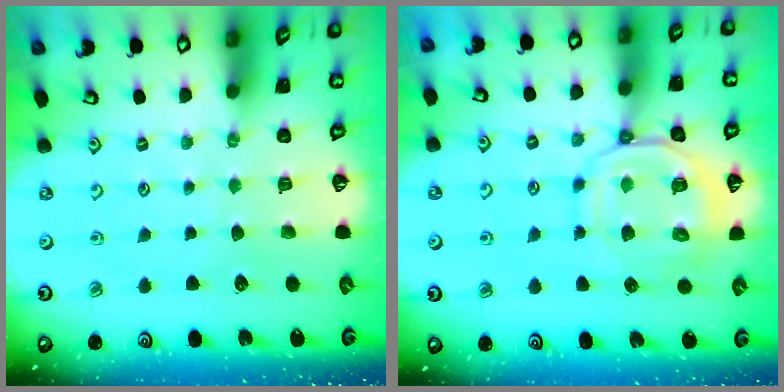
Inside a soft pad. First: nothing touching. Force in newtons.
{"total": 11.7, "press": 11.7, "slide": 1.3}